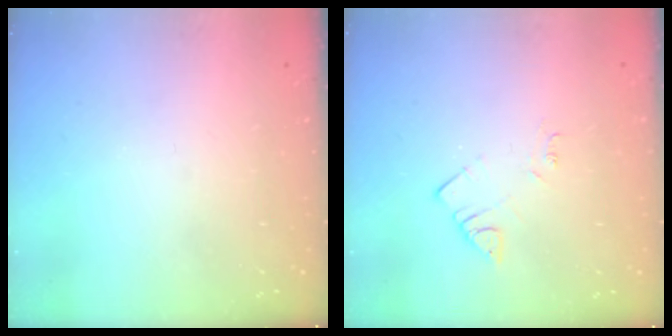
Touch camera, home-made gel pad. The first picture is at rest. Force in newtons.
{"total": 2.9, "press": 2.9, "slide": 0.6}